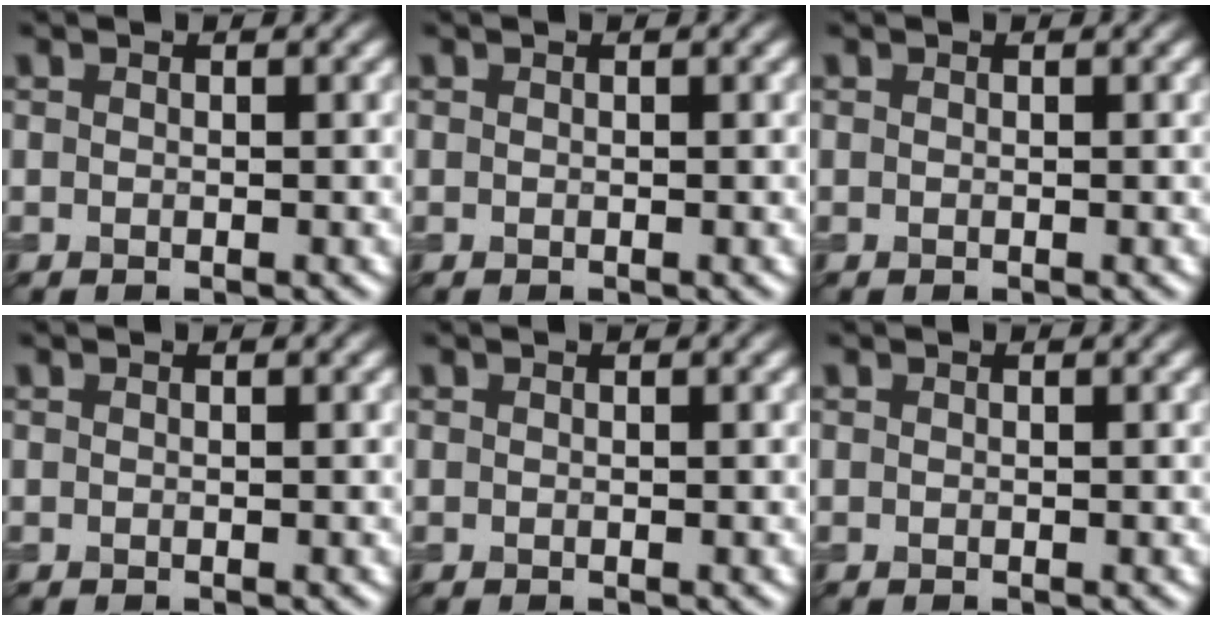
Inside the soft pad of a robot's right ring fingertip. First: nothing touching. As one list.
[{"total": 0.0}, {"total": 0.0}, {"total": 0.0}, {"total": 0.0}, {"total": 0.0}]